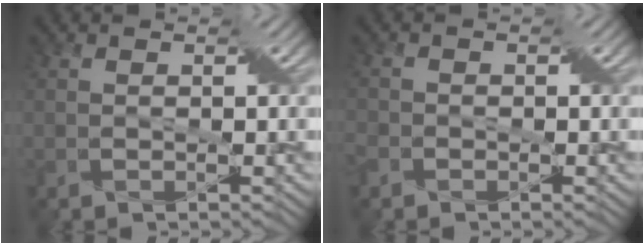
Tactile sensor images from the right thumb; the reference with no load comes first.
{"total": 1.6, "force": [-1.1, 1.1, 0.1], "torque": [-0.012, 0.001, -0.025]}